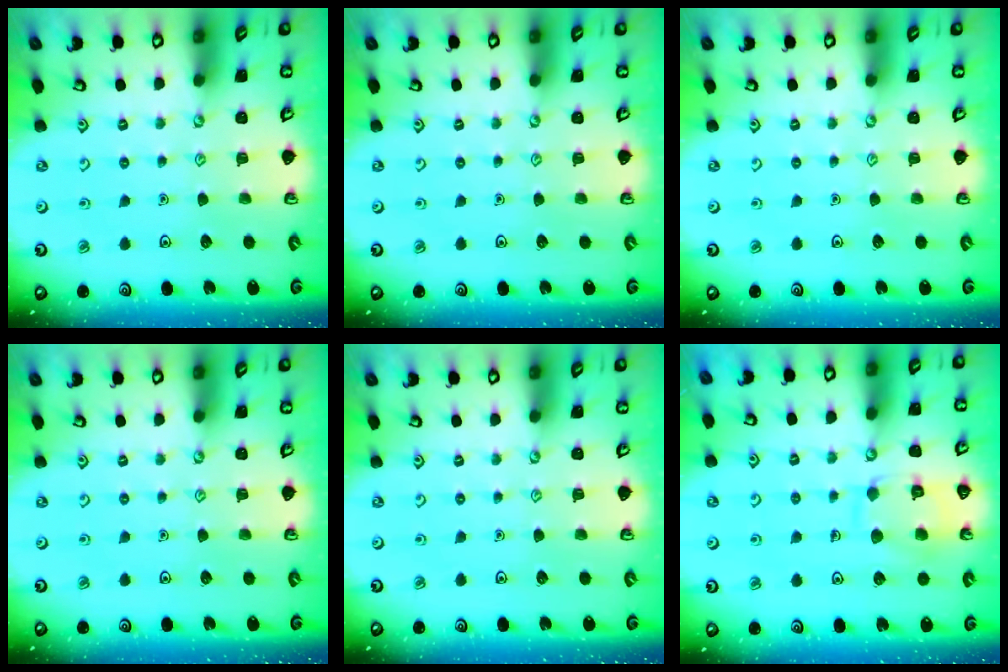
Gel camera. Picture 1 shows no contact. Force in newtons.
{"total": 0.0}
{"total": 0.0}
{"total": 0.0}
{"total": 0.0}
{"total": 10.9, "press": 10.9, "slide": 0.5}